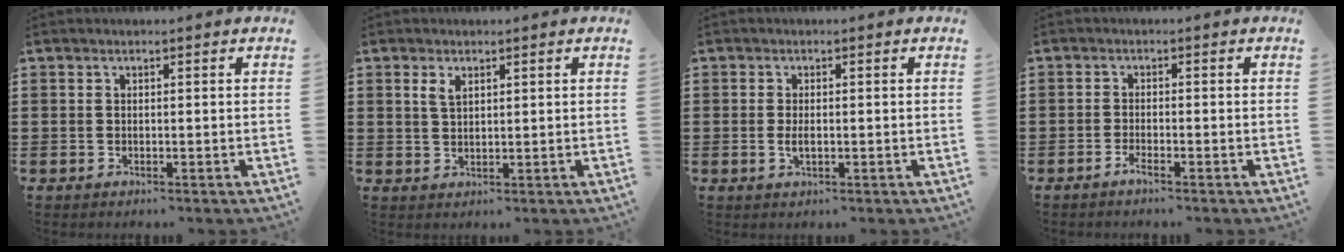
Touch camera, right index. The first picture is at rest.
{"total": 2.0, "force": [1.2, 1.0, 1.3], "torque": [-0.030, 0.004, 0.021]}
{"total": 1.8, "force": [-0.2, 0.7, 1.7], "torque": [-0.039, -0.004, -0.005]}
{"total": 1.4, "force": [-1.1, -0.1, 0.9], "torque": [-0.017, -0.007, -0.018]}